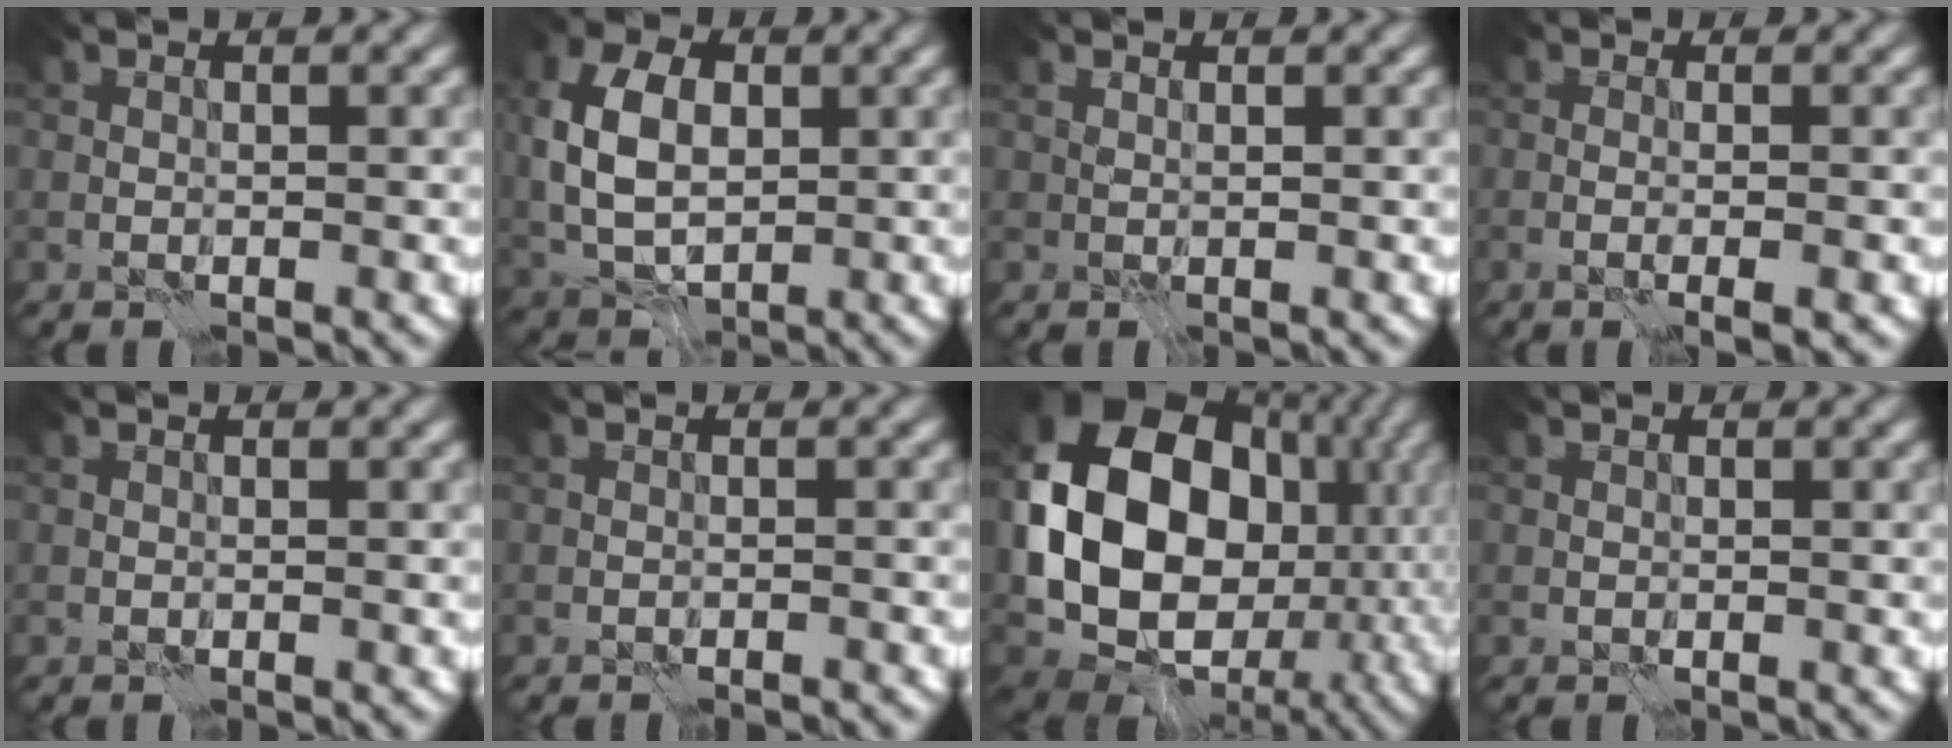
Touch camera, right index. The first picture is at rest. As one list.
[{"total": 7.4, "force": [0.9, 5.1, 5.3], "torque": [-0.129, 0.007, 0.013]}, {"total": 0.6, "force": [0.6, 0.0, 0.0], "torque": [0.008, -0.006, 0.002]}, {"total": 2.5, "force": [-0.6, 0.6, 2.4], "torque": [-0.027, -0.003, -0.012]}, {"total": 0.0}, {"total": 1.0, "force": [-1.0, -0.1, 0.2], "torque": [0.000, -0.003, -0.021]}, {"total": 17.5, "force": [0.9, 13.8, 10.7], "torque": [-0.212, -0.014, 0.016]}, {"total": 0.0}]